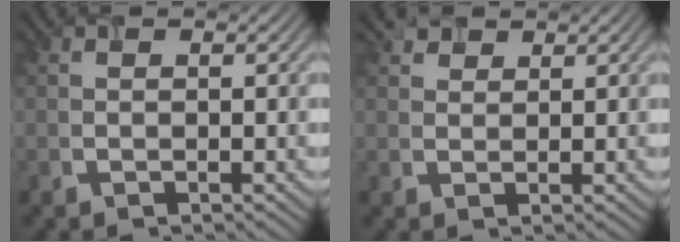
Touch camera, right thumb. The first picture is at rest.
{"total": 3.2, "force": [2.3, 1.8, 1.3], "torque": [-0.030, 0.012, 0.052]}